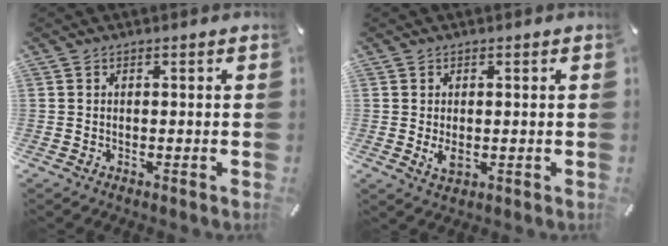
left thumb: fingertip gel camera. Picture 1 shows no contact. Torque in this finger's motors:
{"motor_torque": [0.32, 0.57, -0.04, 0.10, 0.02]}